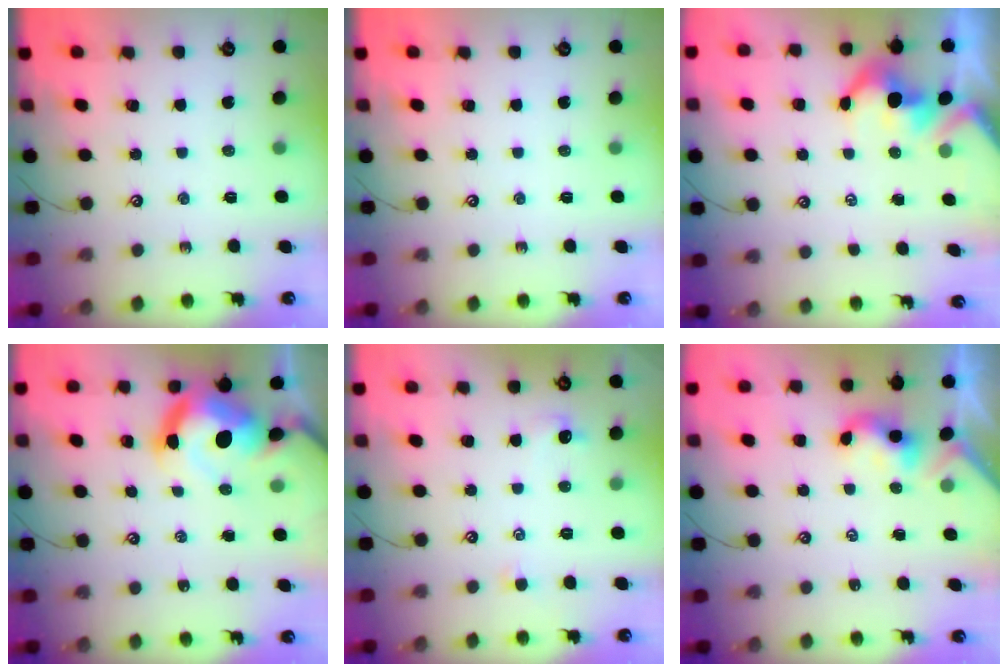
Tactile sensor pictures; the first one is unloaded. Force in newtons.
{"total": 0.0}
{"total": 3.5, "press": 3.5, "slide": 0.6}
{"total": 15.5, "press": 15.4, "slide": 1.5}
{"total": 1.0, "press": 0.8, "slide": 0.6}
{"total": 2.5, "press": 2.5, "slide": 0.1}